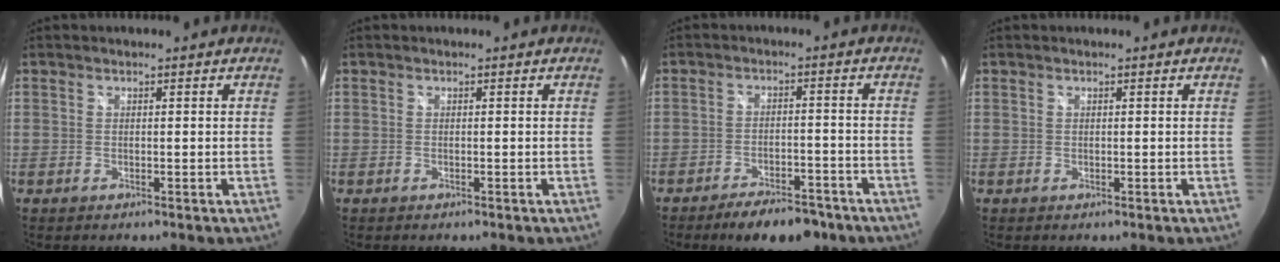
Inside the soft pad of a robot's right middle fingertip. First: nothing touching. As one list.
[{"total": 0.0}, {"total": 9.8, "force": [-7.6, 3.6, 4.9], "torque": [-0.101, -0.002, -0.108]}, {"total": 0.0}]